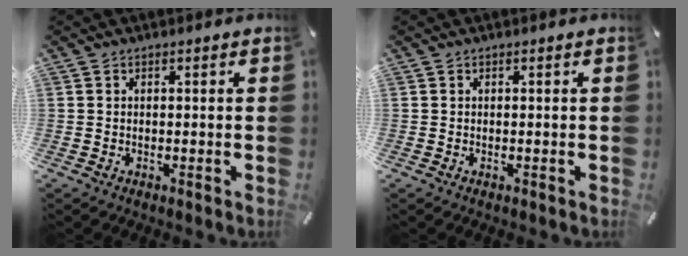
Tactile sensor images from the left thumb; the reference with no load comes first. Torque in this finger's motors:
{"motor_torque": [0.00, 0.01, 0.00, 0.00, 0.00]}